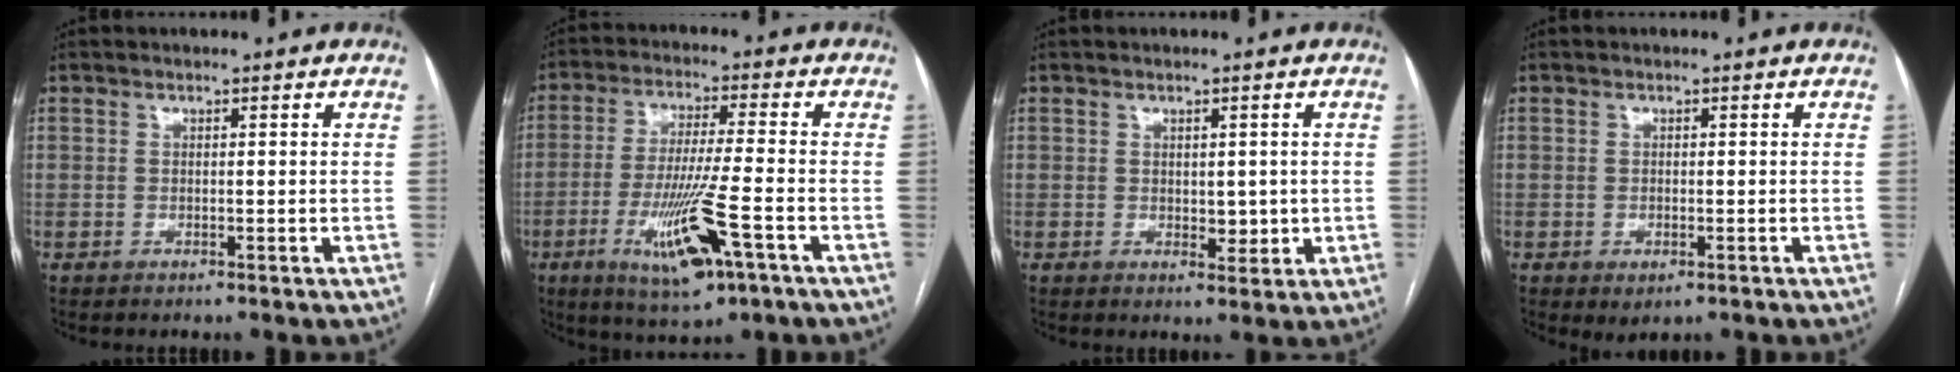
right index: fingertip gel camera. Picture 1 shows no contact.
{"total": 12.5, "force": [-5.2, 1.1, 11.3], "torque": [-0.220, -0.026, -0.086]}
{"total": 3.0, "force": [0.1, 1.8, 2.3], "torque": [-0.027, -0.004, 0.008]}
{"total": 2.0, "force": [-0.8, 1.0, 1.5], "torque": [-0.021, -0.003, -0.002]}